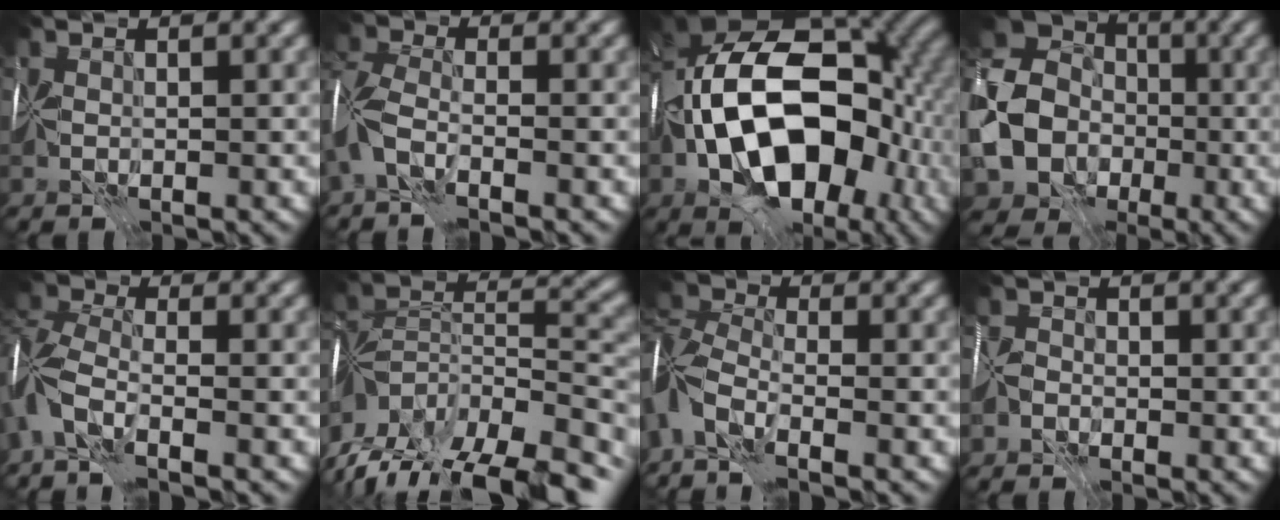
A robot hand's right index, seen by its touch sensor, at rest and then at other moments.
{"total": 4.3, "force": [-2.6, 1.9, 2.9], "torque": [-0.064, 0.005, -0.063]}
{"total": 17.3, "force": [-3.2, 10.6, 13.4], "torque": [-0.210, 0.017, -0.058]}
{"total": 15.5, "force": [-3.0, 13.8, 6.5], "torque": [-0.152, -0.006, -0.080]}
{"total": 5.4, "force": [-3.3, 2.1, 3.6], "torque": [-0.077, 0.006, -0.076]}
{"total": 17.9, "force": [-12.3, 7.9, 10.3], "torque": [-0.184, 0.006, -0.177]}
{"total": 6.2, "force": [-3.8, 2.8, 4.1], "torque": [-0.082, 0.002, -0.085]}
{"total": 1.0, "force": [-0.7, 0.6, -0.4], "torque": [0.015, 0.011, -0.019]}